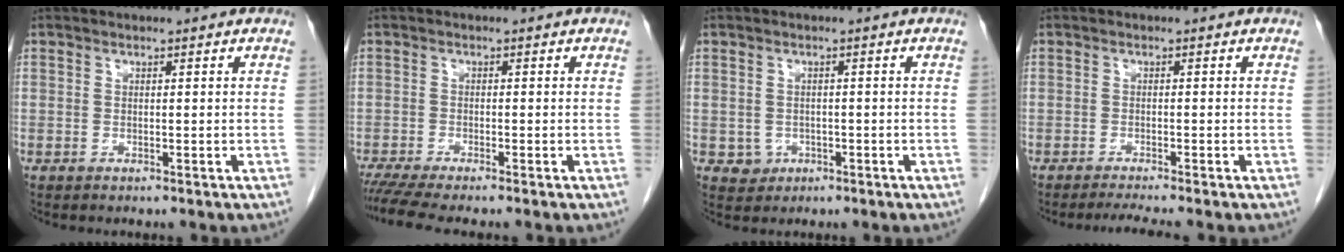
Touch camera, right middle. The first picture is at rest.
{"total": 4.8, "force": [-4.1, -0.4, 2.5], "torque": [-0.041, -0.014, -0.071]}
{"total": 2.4, "force": [-0.7, 2.2, 0.5], "torque": [-0.005, 0.005, -0.003]}
{"total": 2.7, "force": [-2.4, -0.8, 1.1], "torque": [-0.022, -0.009, -0.043]}